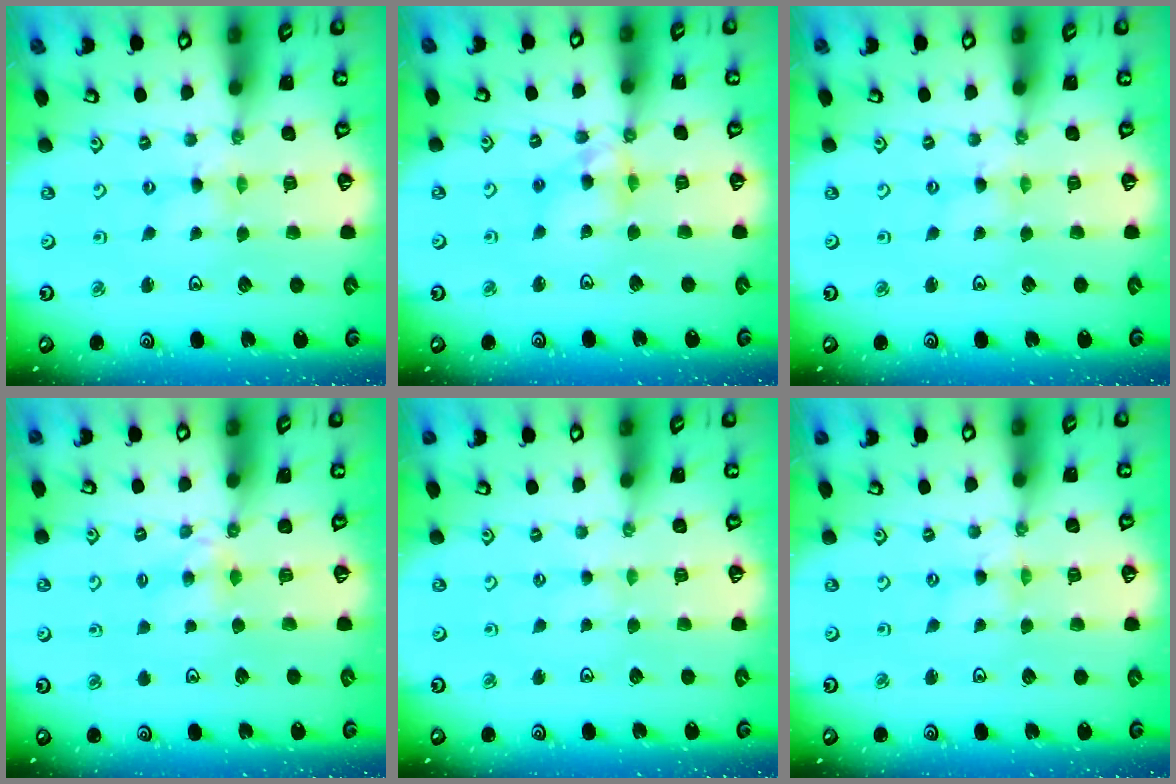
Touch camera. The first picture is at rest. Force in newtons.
{"total": 9.1, "press": 9.0, "slide": 1.1}
{"total": 0.0}
{"total": 4.2, "press": 4.1, "slide": 0.6}
{"total": 1.0, "press": 1.0, "slide": 0.2}
{"total": 0.0}